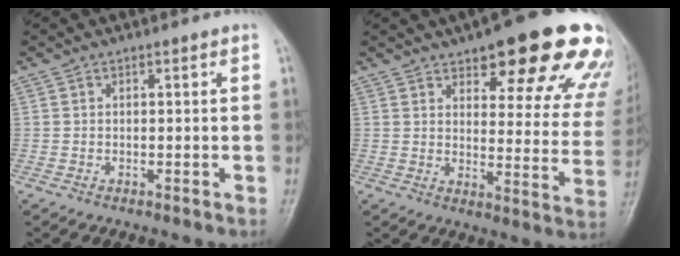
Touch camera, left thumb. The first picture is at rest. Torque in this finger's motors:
{"motor_torque": [0.81, 0.31, 1.15, -1.18, 0.10]}